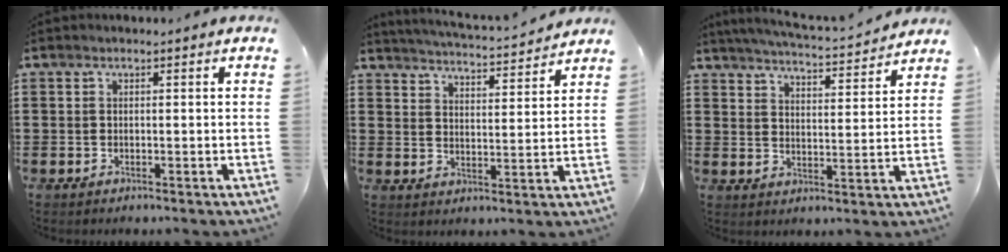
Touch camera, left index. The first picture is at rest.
{"total": 3.9, "force": [3.8, -0.5, 0.5], "torque": [-0.029, -0.030, 0.060]}
{"total": 4.3, "force": [4.2, -0.5, 1.0], "torque": [-0.039, -0.033, 0.068]}